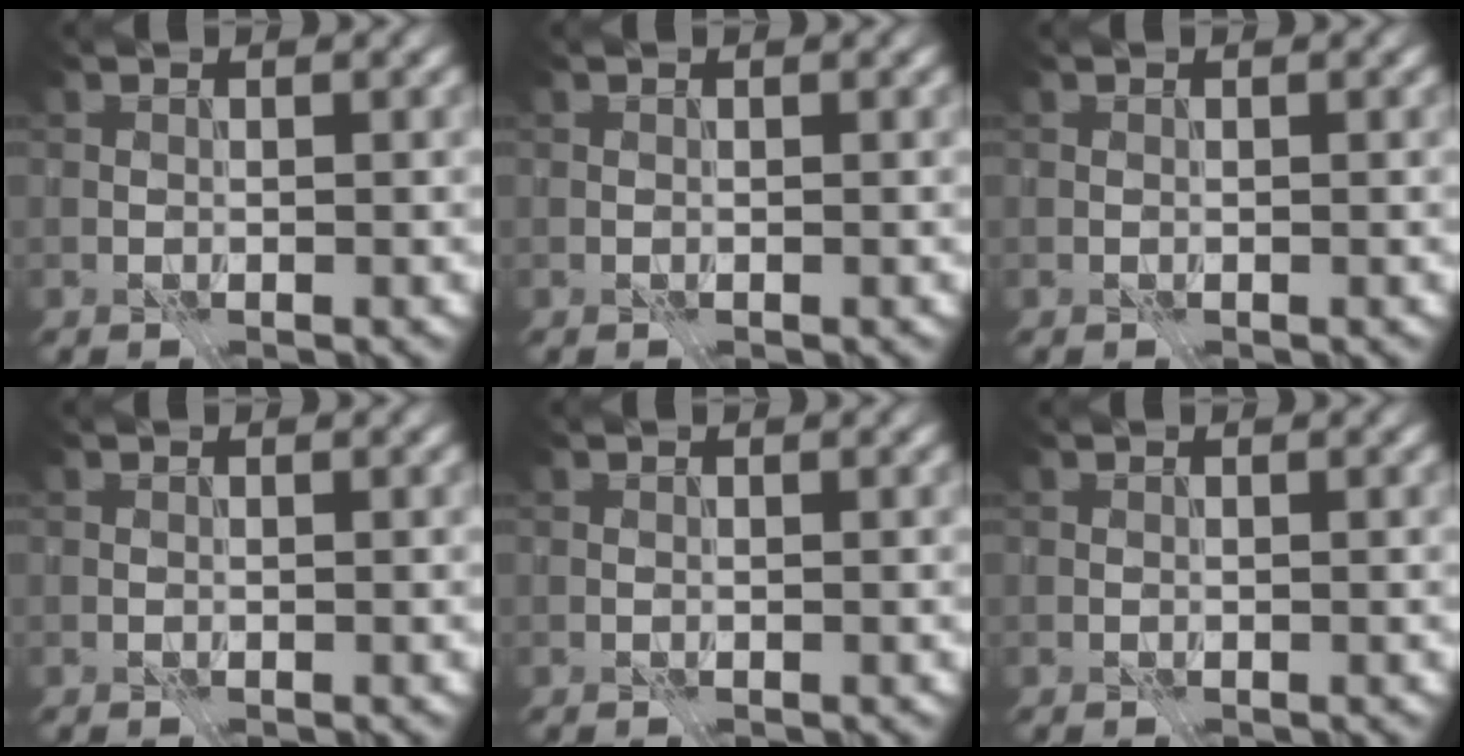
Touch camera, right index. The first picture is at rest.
{"total": 0.0}
{"total": 0.0}
{"total": 0.0}
{"total": 0.0}
{"total": 0.0}